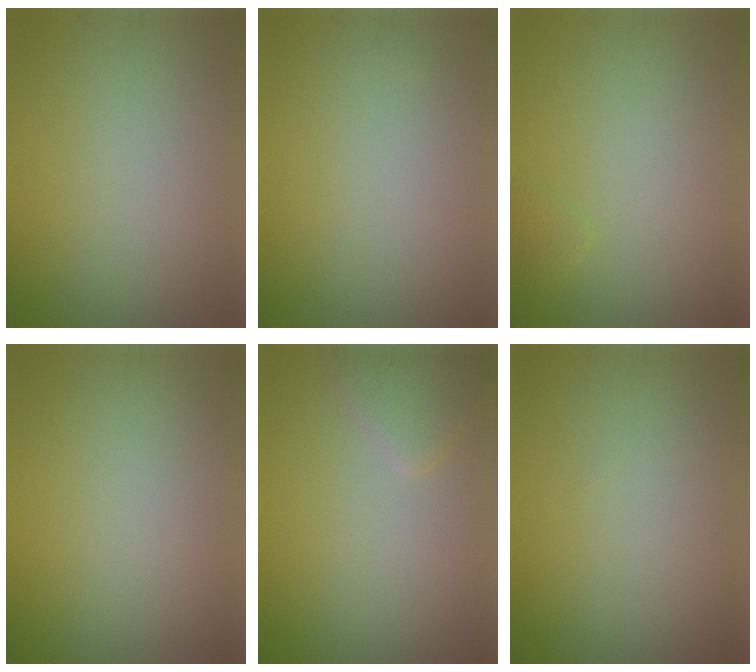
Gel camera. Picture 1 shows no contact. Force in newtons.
{"total": 0.0}
{"total": 0.9, "press": 0.9, "slide": 0.1}
{"total": 0.0}
{"total": 2.4, "press": 2.4, "slide": 0.2}
{"total": 0.0}